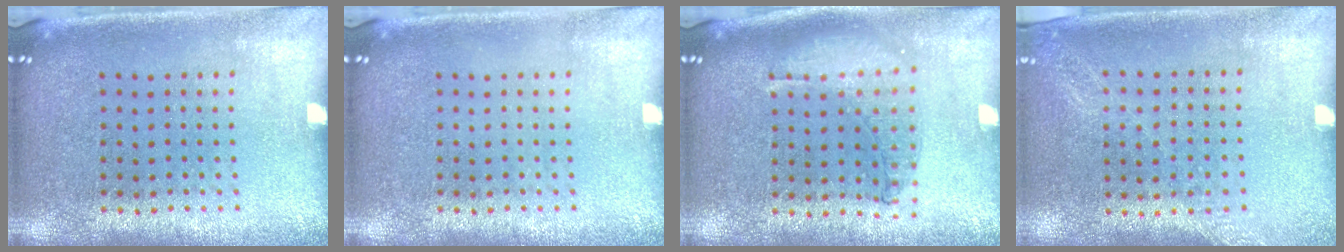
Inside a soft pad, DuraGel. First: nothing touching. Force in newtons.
{"total": 0.0}
{"total": 0.9, "press": 0.9, "slide": 0.3}
{"total": 1.2, "press": 1.2, "slide": 0.4}